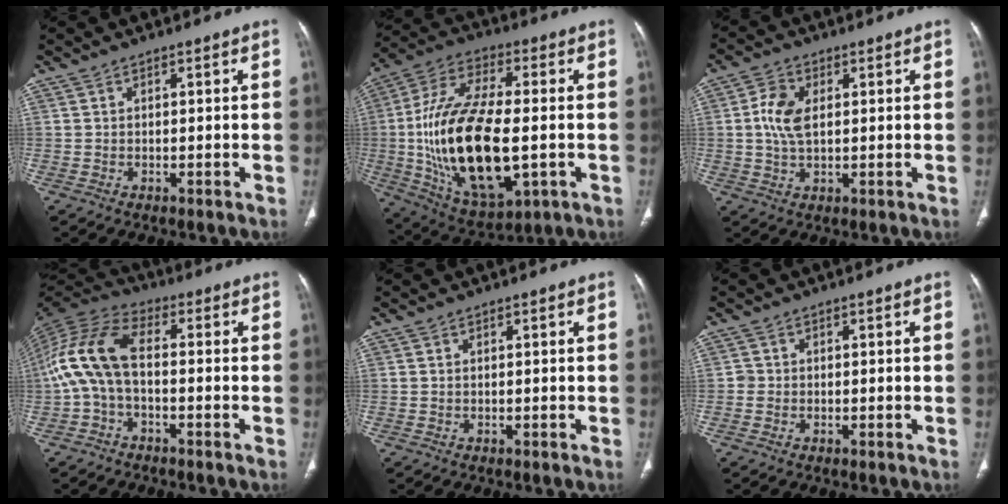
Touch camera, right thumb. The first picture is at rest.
{"total": 25.5, "force": [-2.5, 11.6, 22.6], "torque": [-0.443, -0.001, -0.029]}
{"total": 6.5, "force": [1.0, 4.0, 5.1], "torque": [-0.100, 0.002, 0.017]}
{"total": 11.4, "force": [-1.2, 5.8, 9.7], "torque": [-0.208, 0.035, -0.034]}
{"total": 0.0}
{"total": 1.0, "force": [-0.2, 1.0, 0.2], "torque": [0.004, 0.004, -0.005]}